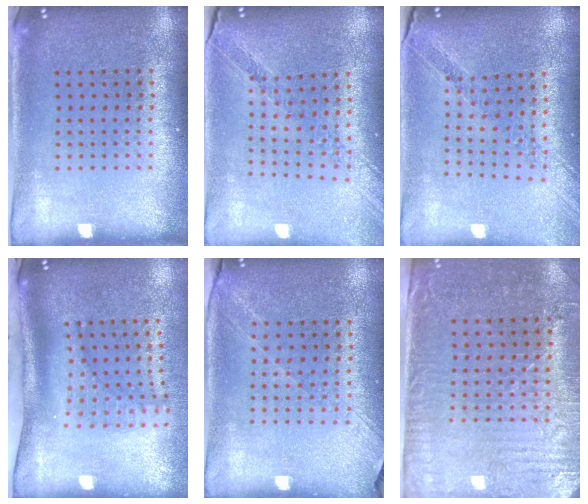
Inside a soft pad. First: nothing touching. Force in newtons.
{"total": 1.1, "press": 1.1, "slide": 0.2}
{"total": 1.1, "press": 1.1, "slide": 0.1}
{"total": 2.1, "press": 1.5, "slide": 1.4}
{"total": 1.3, "press": 1.2, "slide": 0.5}
{"total": 3.2, "press": 2.8, "slide": 1.6}